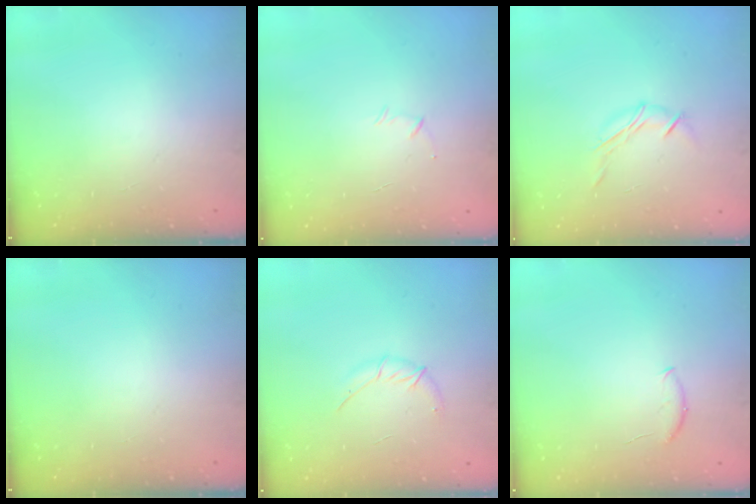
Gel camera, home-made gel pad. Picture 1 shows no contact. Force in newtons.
{"total": 4.0, "press": 3.9, "slide": 0.9}
{"total": 5.6, "press": 5.5, "slide": 0.8}
{"total": 0.0}
{"total": 6.2, "press": 6.0, "slide": 1.5}
{"total": 5.9, "press": 5.9, "slide": 0.9}